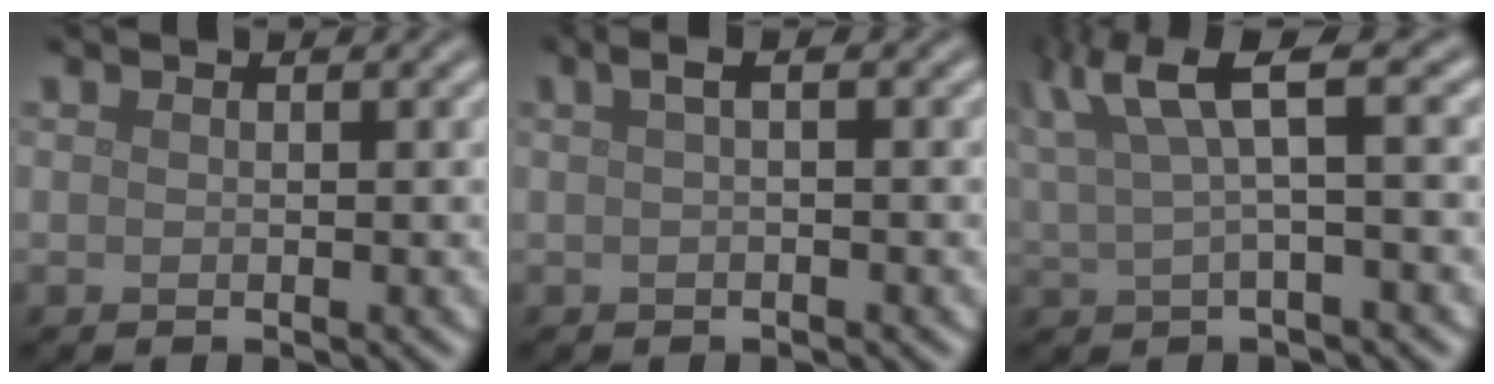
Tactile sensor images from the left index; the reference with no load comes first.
{"total": 1.5, "force": [0.3, 0.4, 1.4], "torque": [-0.025, 0.009, 0.004]}
{"total": 5.7, "force": [3.1, 1.2, 4.7], "torque": [-0.086, 0.022, 0.060]}